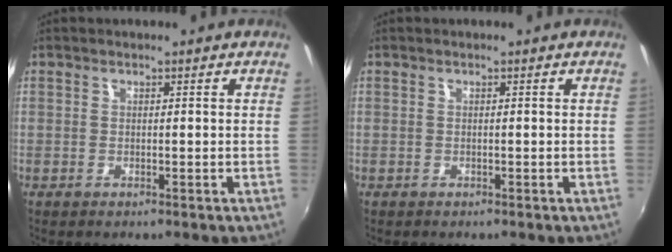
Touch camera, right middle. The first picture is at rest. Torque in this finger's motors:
{"motor_torque": [0.00, 0.04, 0.02, 0.00]}